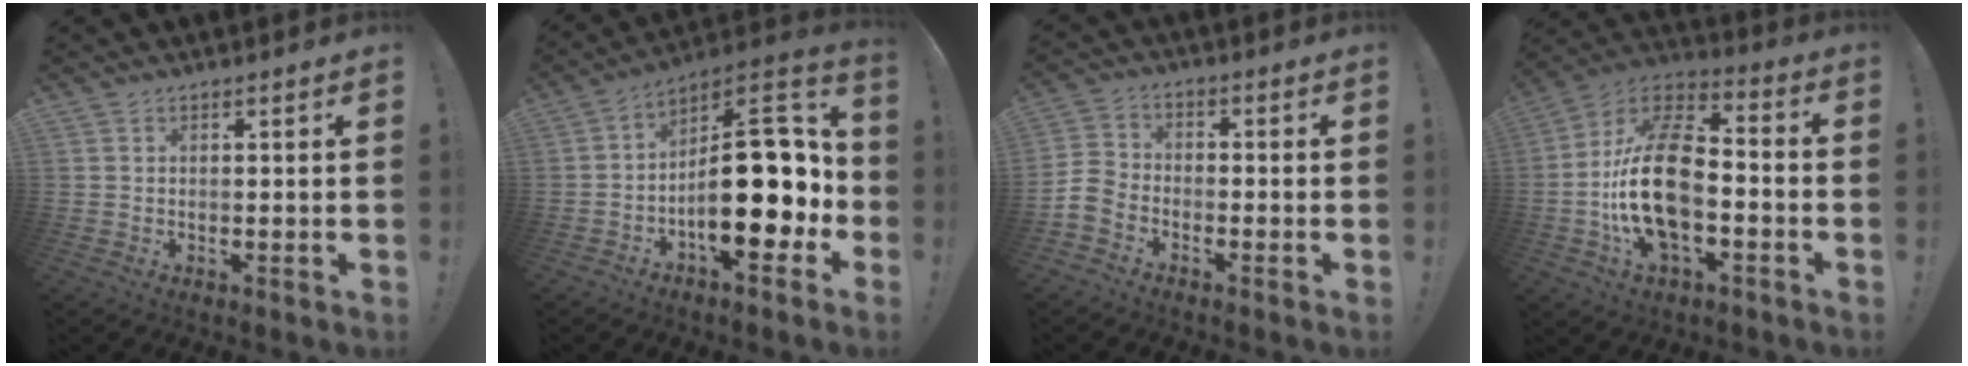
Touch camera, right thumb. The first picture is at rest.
{"total": 23.8, "force": [-3.5, 10.6, 21.0], "torque": [-0.301, 0.016, -0.044]}
{"total": 6.6, "force": [-4.3, 4.2, 2.7], "torque": [-0.057, 0.024, -0.079]}
{"total": 22.2, "force": [-3.7, 12.4, 18.0], "torque": [-0.342, 0.028, -0.058]}